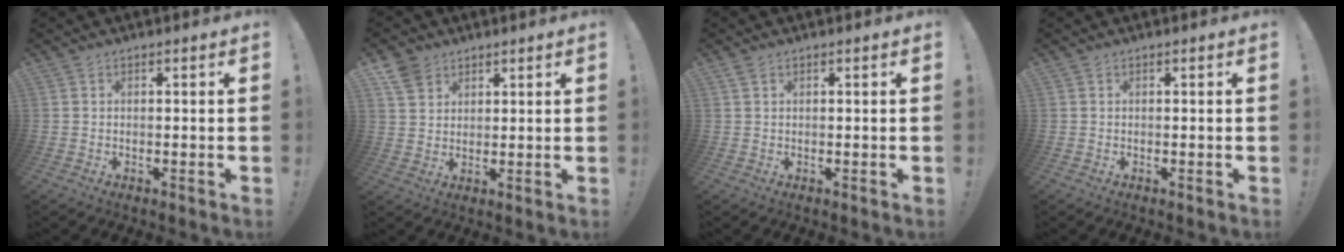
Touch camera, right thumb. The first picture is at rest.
{"total": 6.6, "force": [4.4, 4.7, 1.2], "torque": [-0.015, -0.027, 0.087]}
{"total": 0.9, "force": [0.6, 0.5, 0.4], "torque": [-0.009, 0.001, 0.013]}
{"total": 0.0}